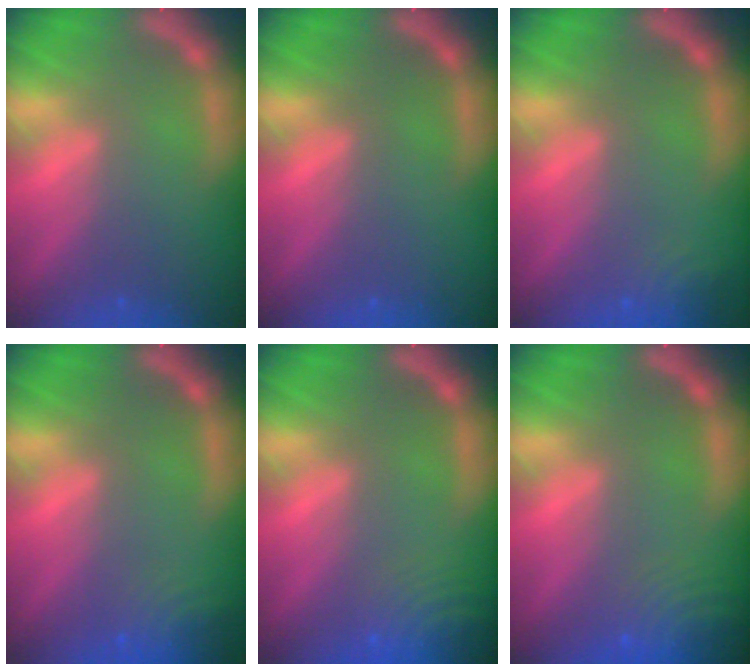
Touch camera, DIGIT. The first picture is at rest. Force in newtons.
{"total": 0.0}
{"total": 2.4}
{"total": 4.0}
{"total": 8.5}
{"total": 8.0}